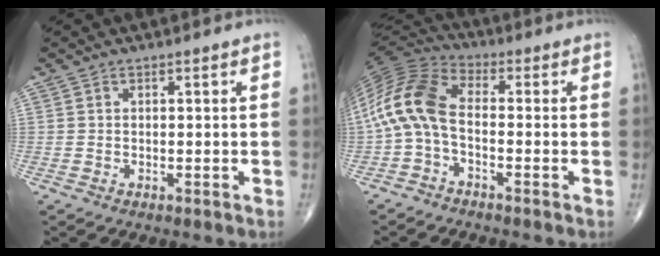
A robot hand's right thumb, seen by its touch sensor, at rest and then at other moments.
{"total": 12.1, "force": [-1.7, 6.5, 10.0], "torque": [-0.207, 0.037, -0.048]}